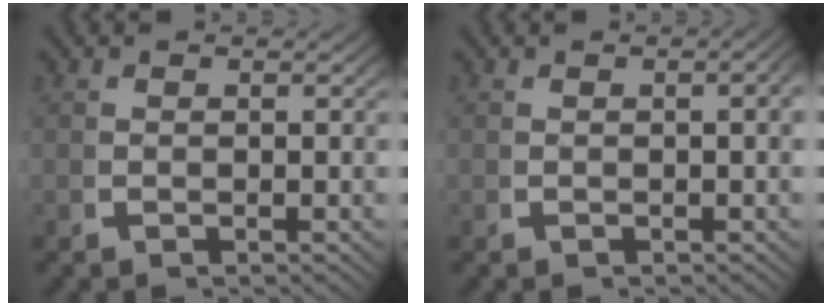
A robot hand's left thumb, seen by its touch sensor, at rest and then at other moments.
{"total": 1.6, "force": [-0.1, 0.5, 1.5], "torque": [-0.017, 0.003, -0.002]}